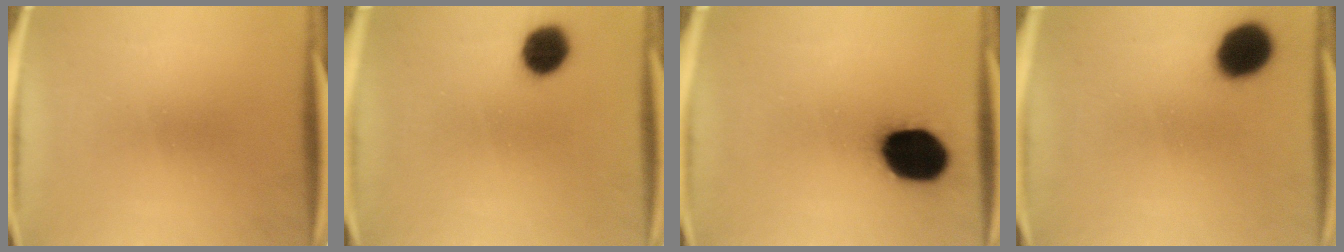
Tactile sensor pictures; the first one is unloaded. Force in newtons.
{"total": 8.1}
{"total": 17.8}
{"total": 11.4}